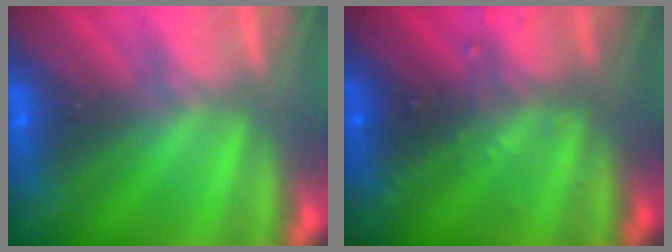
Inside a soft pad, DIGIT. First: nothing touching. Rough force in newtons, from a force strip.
{"total": 2.9}